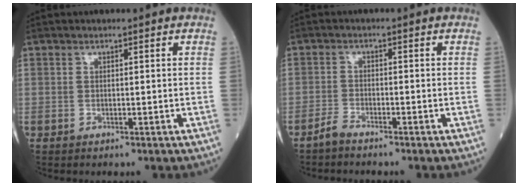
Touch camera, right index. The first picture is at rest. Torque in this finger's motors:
{"motor_torque": [0.26, -0.27, 0.08, 0.00]}